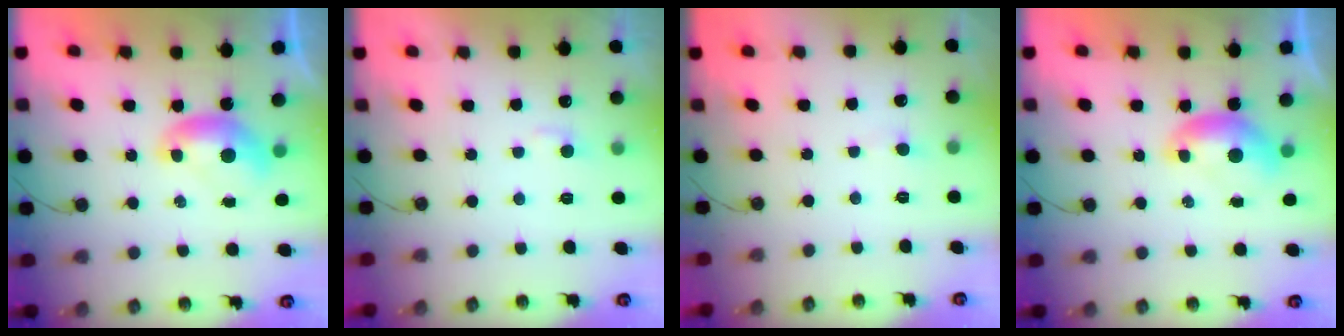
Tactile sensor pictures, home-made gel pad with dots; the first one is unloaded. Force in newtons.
{"total": 2.8, "press": 2.8, "slide": 0.5}
{"total": 1.1, "press": 0.9, "slide": 0.5}
{"total": 0.0}